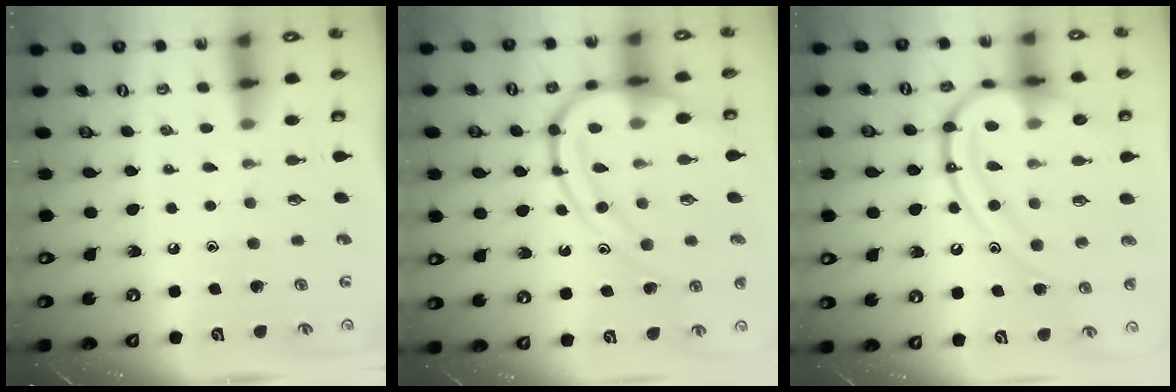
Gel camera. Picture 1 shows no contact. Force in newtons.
{"total": 15.8, "press": 15.7, "slide": 1.5}
{"total": 18.5, "press": 18.5, "slide": 1.2}